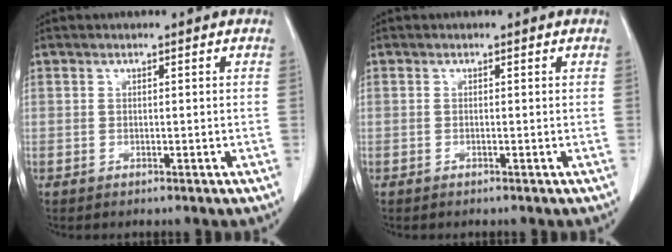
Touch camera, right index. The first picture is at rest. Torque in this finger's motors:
{"motor_torque": [-0.02, 0.00, -0.01, 0.01]}